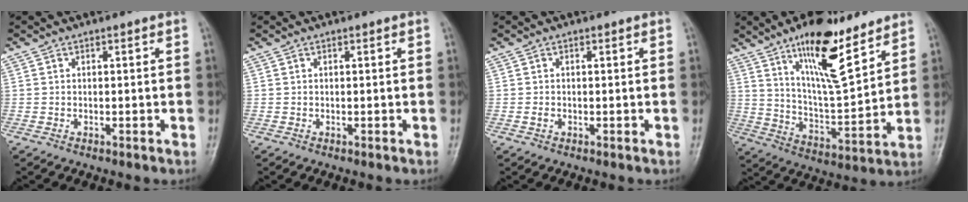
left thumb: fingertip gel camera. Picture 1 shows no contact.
{"total": 0.0}
{"total": 1.0, "force": [-0.2, 0.8, 0.6], "torque": [-0.009, 0.000, -0.005]}
{"total": 16.4, "force": [10.8, 4.8, 11.5], "torque": [-0.168, -0.070, 0.192]}